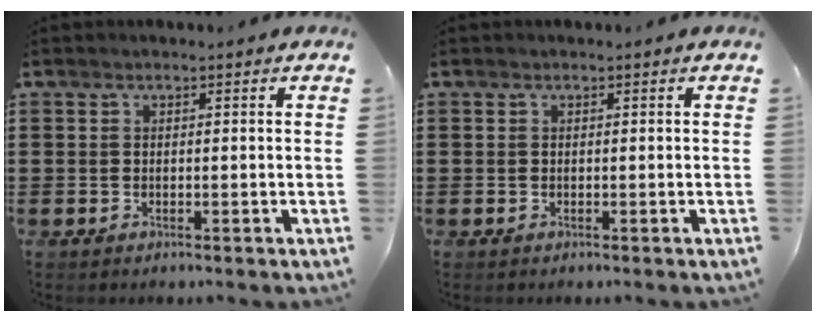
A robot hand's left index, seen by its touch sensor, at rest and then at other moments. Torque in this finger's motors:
{"motor_torque": [0.00, 0.00, 0.00, 0.00]}